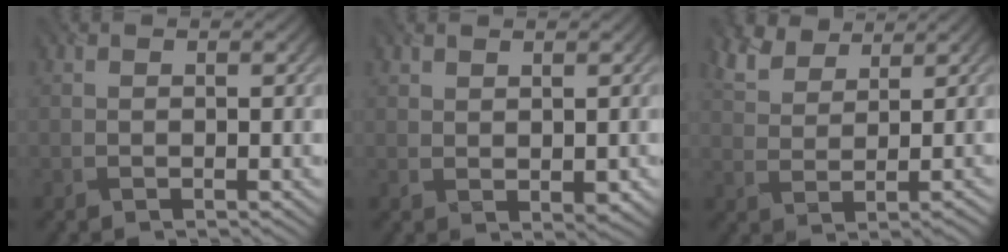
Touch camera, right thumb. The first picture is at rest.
{"total": 1.8, "force": [0.8, 1.2, 1.1], "torque": [-0.020, -0.006, 0.019]}
{"total": 5.0, "force": [4.0, 1.9, 2.4], "torque": [-0.067, 0.009, 0.081]}